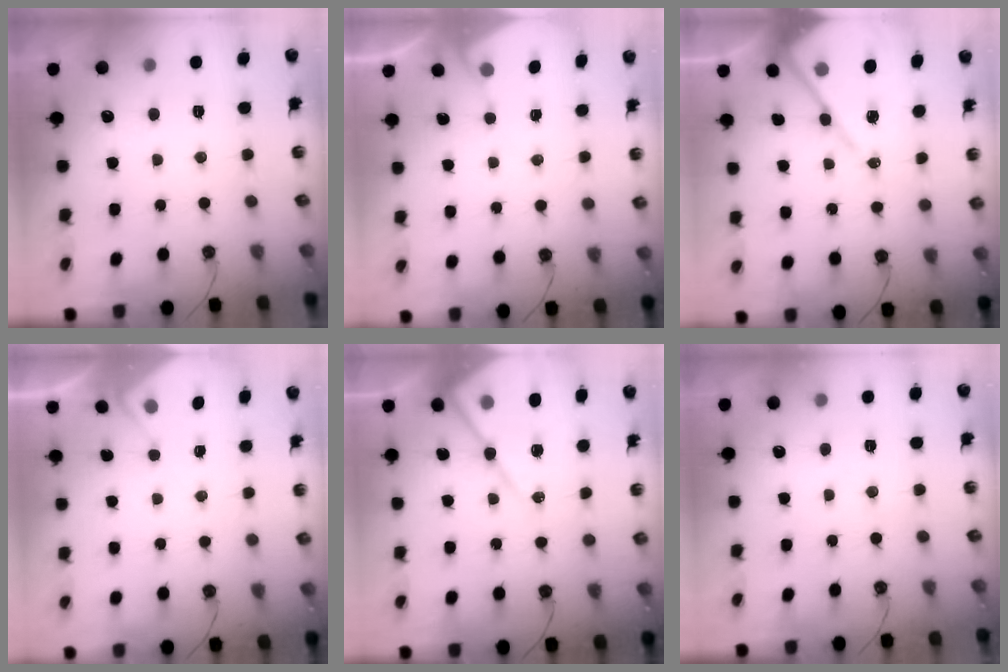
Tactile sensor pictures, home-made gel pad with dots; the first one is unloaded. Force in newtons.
{"total": 3.1, "press": 3.1, "slide": 0.5}
{"total": 13.0, "press": 12.9, "slide": 1.2}
{"total": 3.0, "press": 3.0, "slide": 0.5}
{"total": 13.8, "press": 13.8, "slide": 1.3}
{"total": 2.1, "press": 2.1, "slide": 0.4}